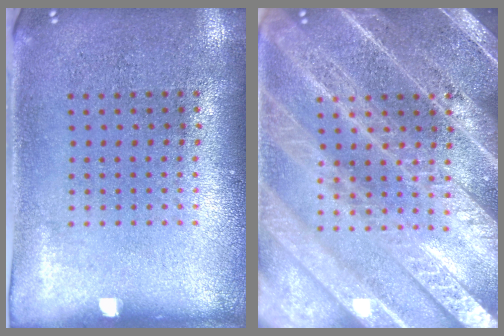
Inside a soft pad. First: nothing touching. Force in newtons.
{"total": 5.7, "press": 5.7, "slide": 0.8}